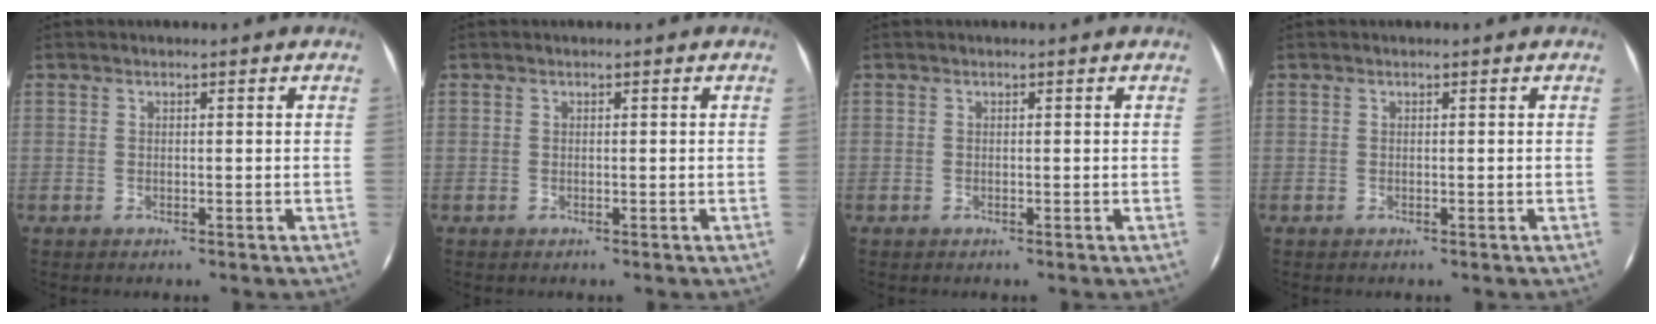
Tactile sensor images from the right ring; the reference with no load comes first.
{"total": 0.0}
{"total": 0.0}
{"total": 0.0}